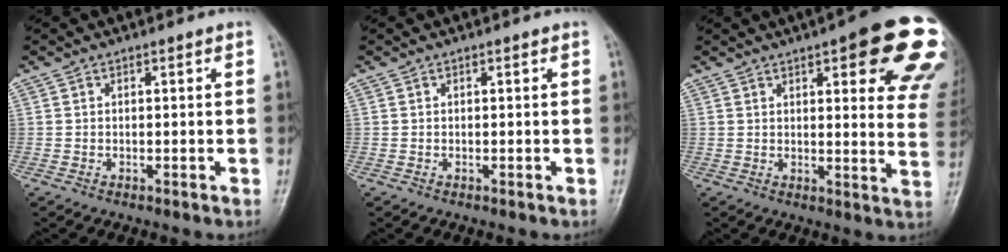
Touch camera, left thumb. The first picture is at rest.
{"total": 0.0}
{"total": 21.0, "force": [10.5, 6.1, 17.1], "torque": [-0.168, -0.025, 0.116]}